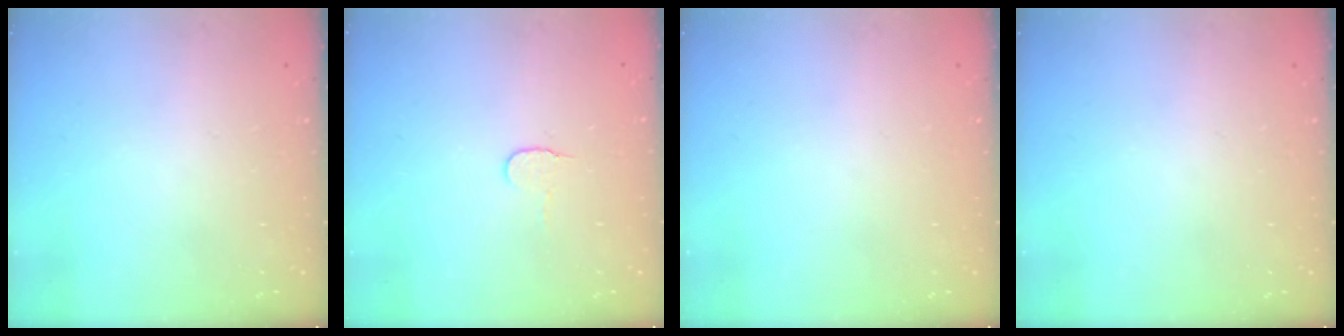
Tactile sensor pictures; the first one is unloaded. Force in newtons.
{"total": 4.9, "press": 4.9, "slide": 0.5}
{"total": 0.0}
{"total": 0.0}